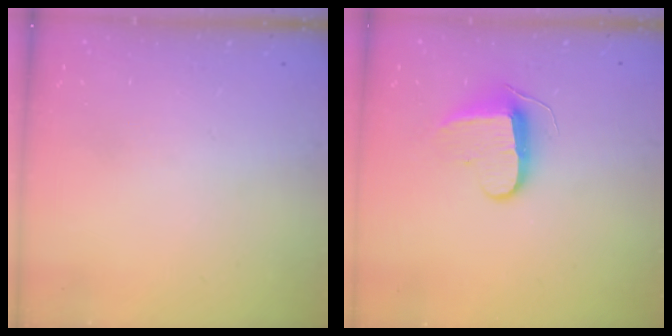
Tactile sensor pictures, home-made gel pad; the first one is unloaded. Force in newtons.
{"total": 9.1, "press": 9.1, "slide": 0.3}